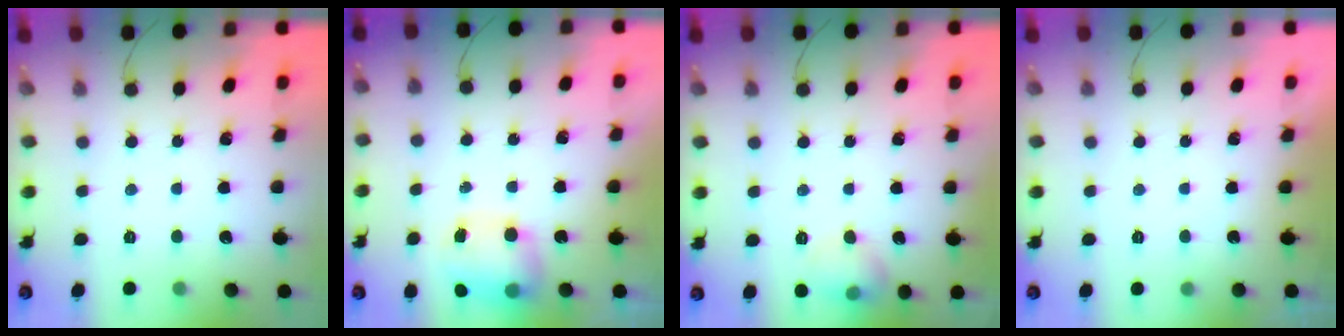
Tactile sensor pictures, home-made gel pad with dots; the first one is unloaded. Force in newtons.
{"total": 9.7, "press": 9.6, "slide": 1.7}
{"total": 7.2, "press": 7.0, "slide": 1.3}
{"total": 0.0}